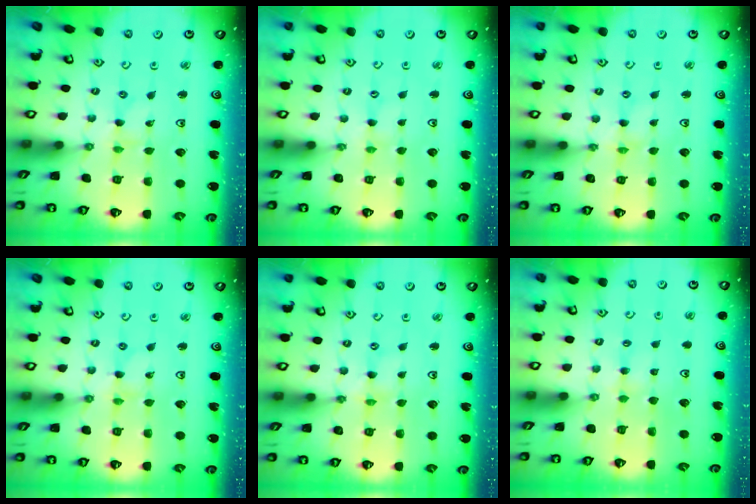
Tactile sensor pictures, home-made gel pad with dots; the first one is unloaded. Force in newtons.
{"total": 0.0}
{"total": 0.0}
{"total": 0.0}
{"total": 0.0}
{"total": 2.9, "press": 2.8, "slide": 0.5}